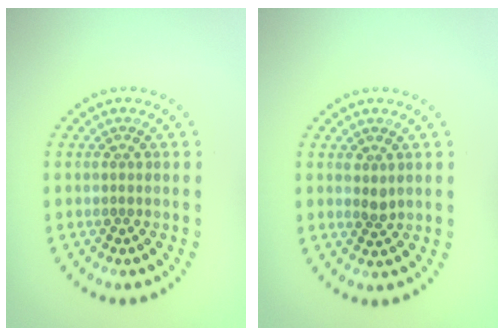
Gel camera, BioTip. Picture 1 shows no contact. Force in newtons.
{"total": 0.9, "press": 0.8, "slide": 0.3}